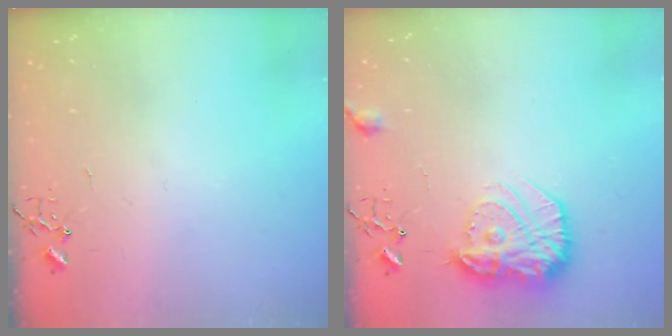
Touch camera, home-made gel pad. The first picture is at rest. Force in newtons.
{"total": 16.5, "press": 16.5, "slide": 1.1}